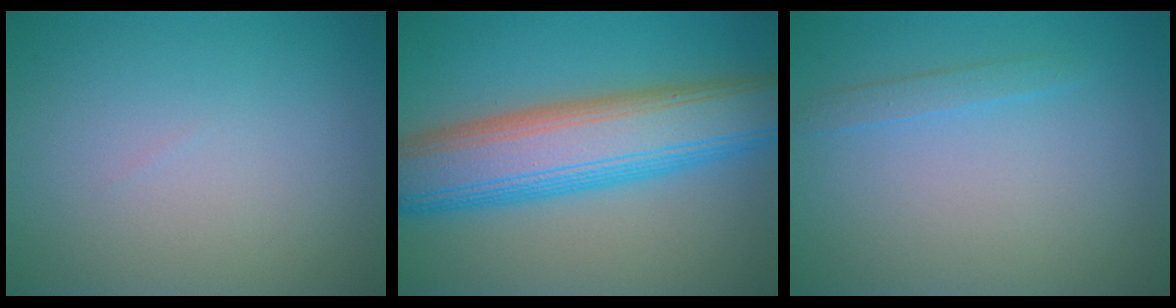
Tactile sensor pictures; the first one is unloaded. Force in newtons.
{"total": 10.3, "press": 10.3, "slide": 0.1}
{"total": 1.1, "press": 1.1, "slide": 0.1}